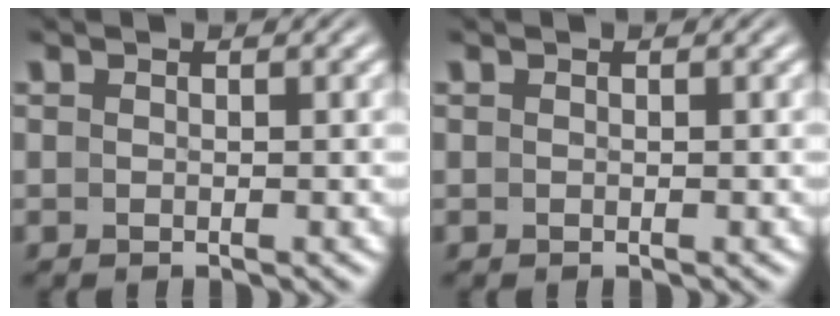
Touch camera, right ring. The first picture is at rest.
{"total": 0.0}